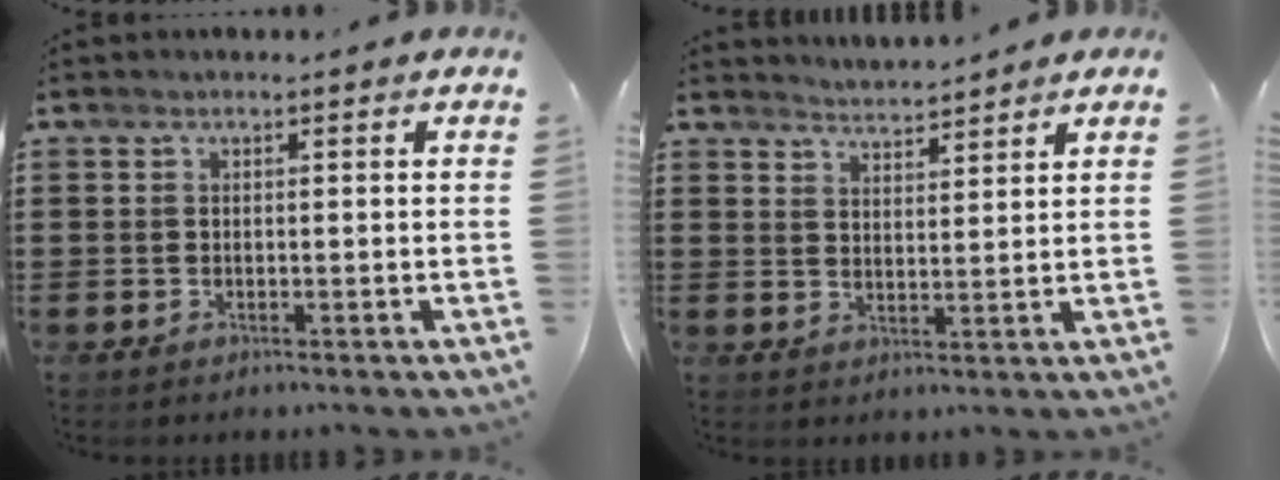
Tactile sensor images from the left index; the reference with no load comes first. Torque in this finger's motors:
{"motor_torque": [1.01, -1.13, 0.18, 0.06]}